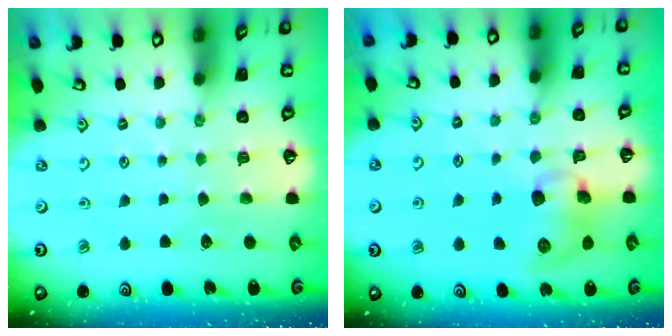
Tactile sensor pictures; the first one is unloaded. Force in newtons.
{"total": 9.7, "press": 9.6, "slide": 1.0}